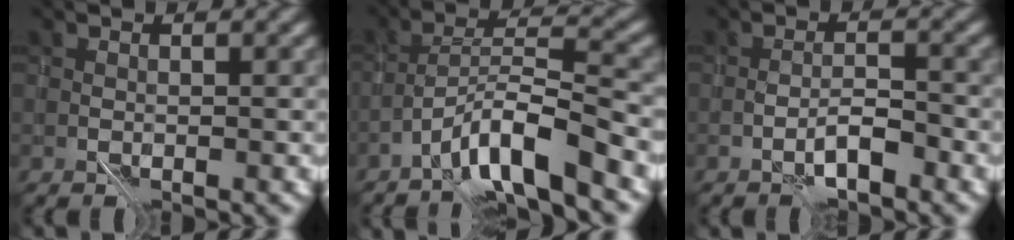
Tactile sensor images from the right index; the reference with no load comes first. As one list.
[{"total": 6.2, "force": [-4.3, 0.5, 4.5], "torque": [-0.076, 0.015, -0.080]}, {"total": 1.8, "force": [-1.4, 0.2, 1.2], "torque": [-0.018, 0.009, -0.027]}]